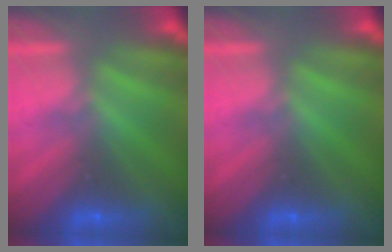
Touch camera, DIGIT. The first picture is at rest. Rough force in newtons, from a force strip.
{"total": 0.0}